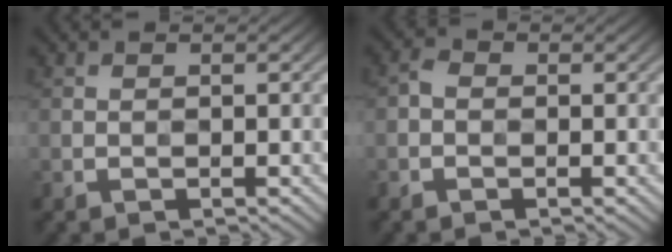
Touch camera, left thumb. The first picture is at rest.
{"total": 1.5, "force": [-0.5, 1.1, 0.8], "torque": [-0.019, 0.002, -0.018]}